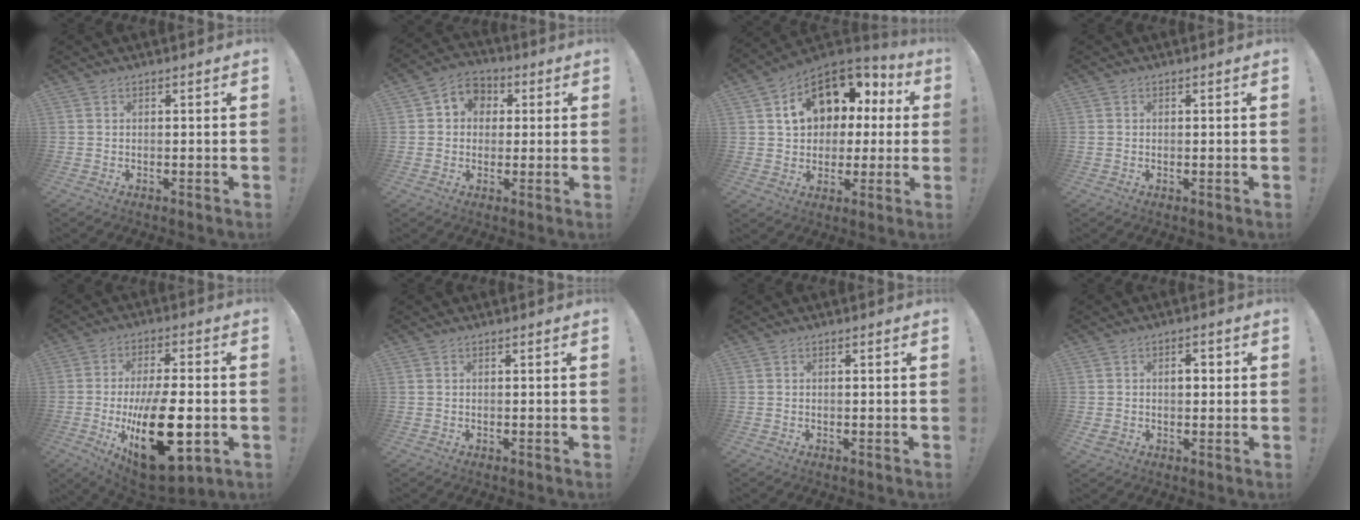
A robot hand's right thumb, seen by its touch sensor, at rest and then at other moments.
{"total": 7.1, "force": [1.1, 6.5, 2.6], "torque": [-0.030, -0.001, 0.024]}
{"total": 15.5, "force": [5.9, 11.4, 8.8], "torque": [-0.128, -0.023, 0.116]}
{"total": 0.5, "force": [0.1, 0.5, 0.0], "torque": [0.001, 0.001, 0.002]}
{"total": 23.7, "force": [-4.9, 10.7, 20.6], "torque": [-0.331, 0.006, -0.064]}
{"total": 0.0}
{"total": 0.0}
{"total": 4.6, "force": [0.4, 3.7, 2.8], "torque": [-0.036, 0.002, 0.003]}